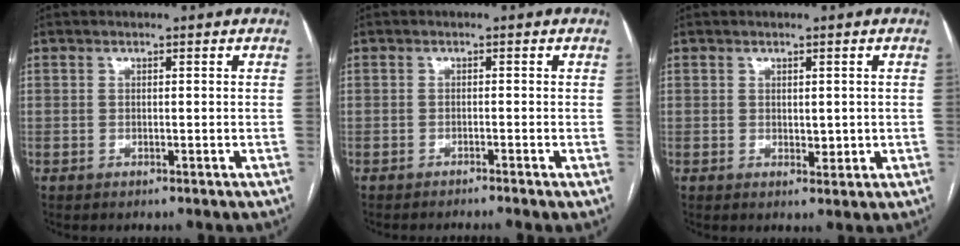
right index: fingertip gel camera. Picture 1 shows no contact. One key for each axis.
{"total": 2.6, "fx": -2.2, "fy": -0.7, "fz": 1.3, "tx": -0.013, "ty": 0.003, "tz": -0.033}
{"total": 2.1, "fx": 0.1, "fy": 1.2, "fz": 1.7, "tx": -0.023, "ty": -0.006, "tz": 0.006}